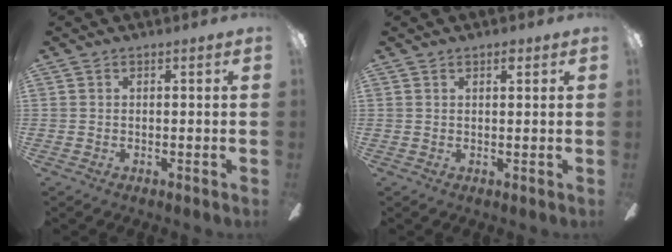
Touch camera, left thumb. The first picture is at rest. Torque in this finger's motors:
{"motor_torque": [-0.18, -0.08, -0.43, 0.16, 0.03]}